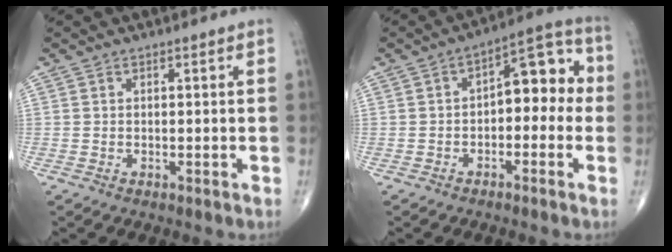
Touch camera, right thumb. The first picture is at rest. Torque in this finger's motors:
{"motor_torque": [1.92, 2.10, 0.72, -0.31, 0.07]}